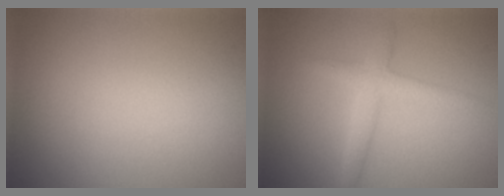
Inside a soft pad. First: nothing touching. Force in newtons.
{"total": 2.4, "press": 2.4, "slide": 0.2}